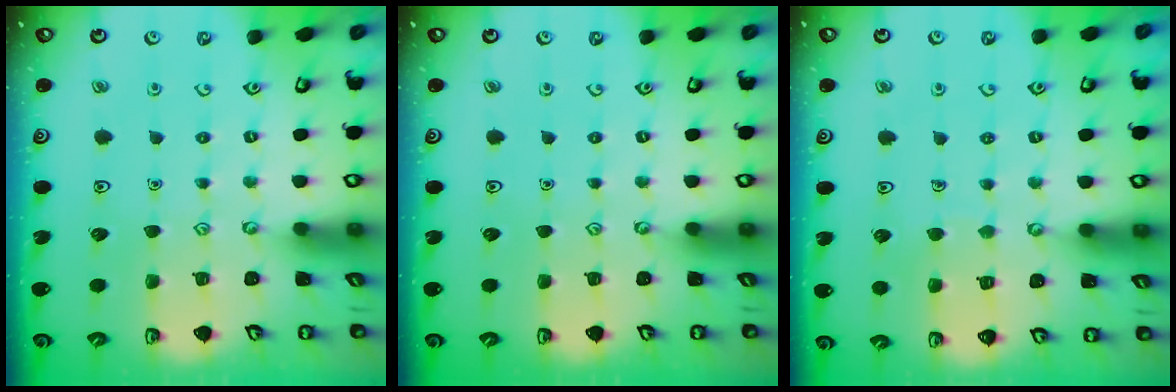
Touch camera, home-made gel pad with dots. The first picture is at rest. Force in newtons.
{"total": 0.0}
{"total": 4.7, "press": 4.6, "slide": 0.4}